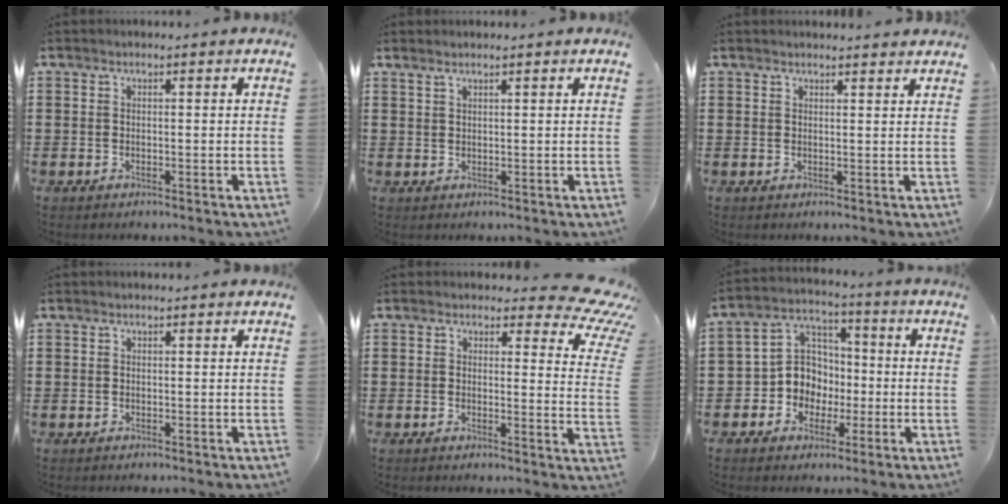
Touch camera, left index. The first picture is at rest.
{"total": 1.1, "force": [1.0, 0.0, 0.5], "torque": [-0.011, 0.000, 0.019]}
{"total": 1.7, "force": [1.6, -0.1, 0.3], "torque": [-0.009, 0.000, 0.032]}
{"total": 0.0}
{"total": 4.6, "force": [3.5, 1.6, 2.5], "torque": [-0.033, -0.019, 0.056]}
{"total": 7.3, "force": [-1.8, 6.7, 2.3], "torque": [-0.076, 0.012, -0.038]}